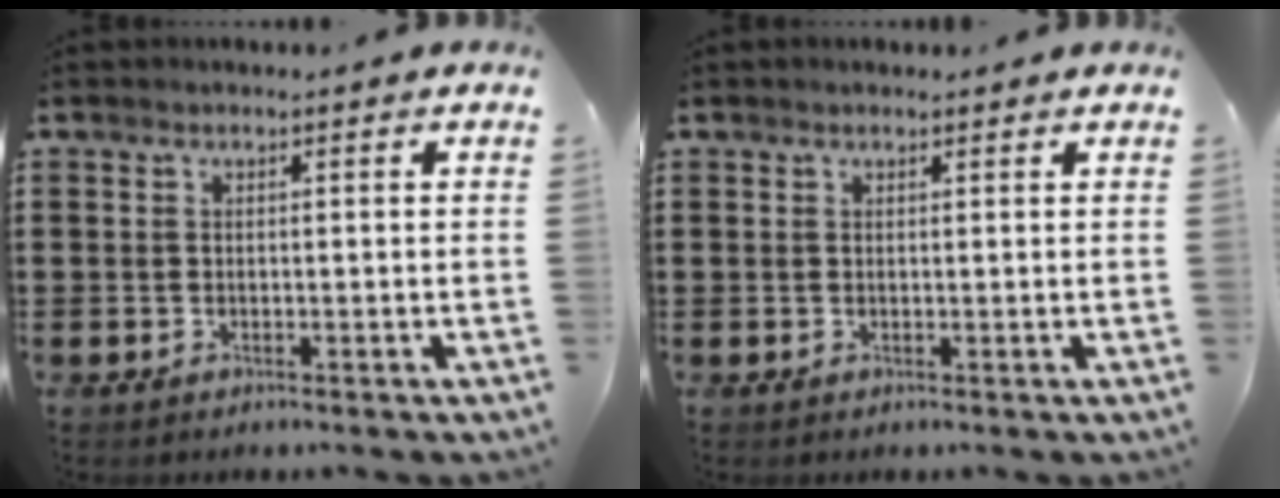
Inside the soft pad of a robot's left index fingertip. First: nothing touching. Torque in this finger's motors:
{"motor_torque": [1.22, -0.92, 0.23, 0.07]}